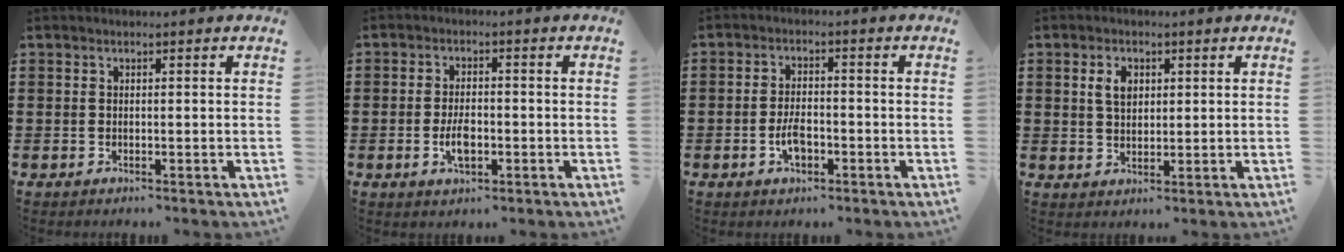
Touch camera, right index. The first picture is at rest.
{"total": 4.0, "force": [-1.1, 1.9, 3.4], "torque": [-0.075, -0.001, -0.023]}
{"total": 4.0, "force": [-1.5, 1.9, 3.2], "torque": [-0.070, 0.000, -0.030]}
{"total": 3.5, "force": [1.0, 2.3, 2.5], "torque": [-0.057, 0.012, 0.017]}